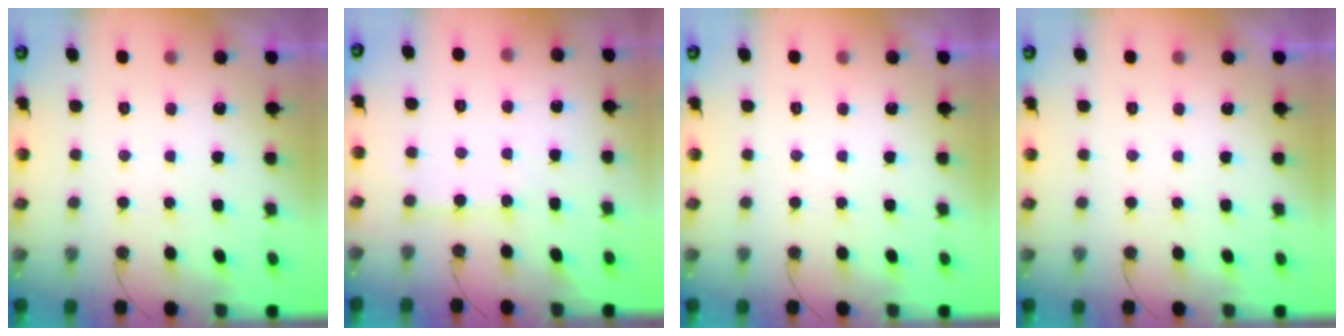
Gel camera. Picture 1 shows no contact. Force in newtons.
{"total": 3.8, "press": 3.8, "slide": 0.5}
{"total": 0.0}
{"total": 0.0}